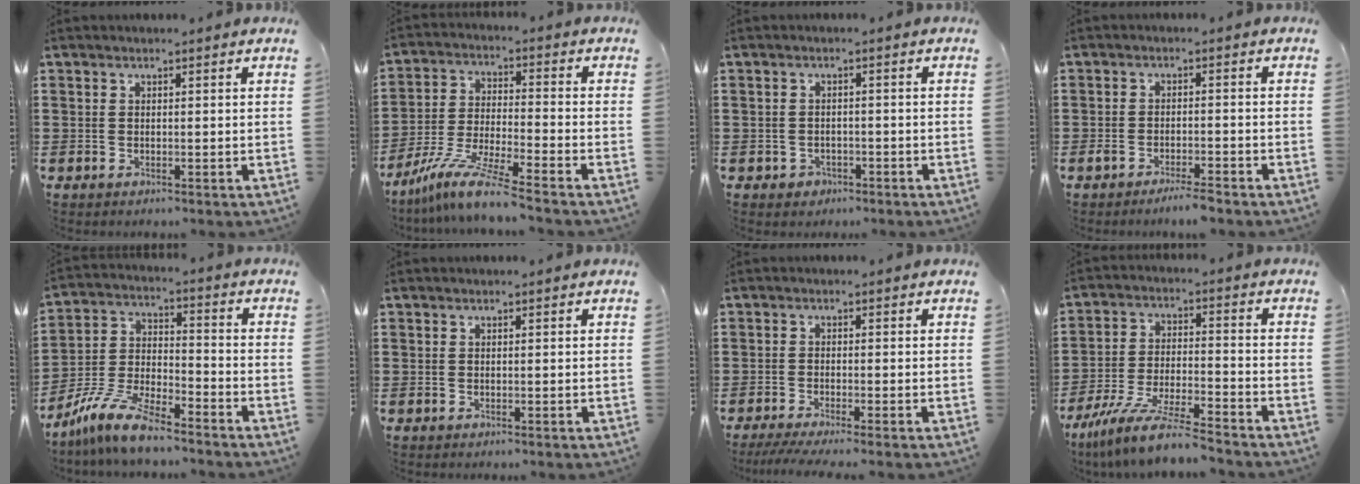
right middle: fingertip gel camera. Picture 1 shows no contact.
{"total": 9.2, "force": [-7.8, -0.2, 4.9], "torque": [-0.106, -0.008, -0.156]}
{"total": 1.3, "force": [-1.0, 0.9, 0.2], "torque": [-0.008, 0.002, -0.023]}
{"total": 2.8, "force": [-2.4, 0.2, 1.4], "torque": [-0.023, 0.006, -0.045]}
{"total": 9.9, "force": [-8.4, 1.7, 5.0], "torque": [-0.118, 0.010, -0.170]}
{"total": 0.0}
{"total": 2.2, "force": [-1.7, -0.1, 1.4], "torque": [-0.030, -0.004, -0.034]}
{"total": 9.5, "force": [-8.6, -0.3, 4.2], "torque": [-0.086, -0.003, -0.171]}